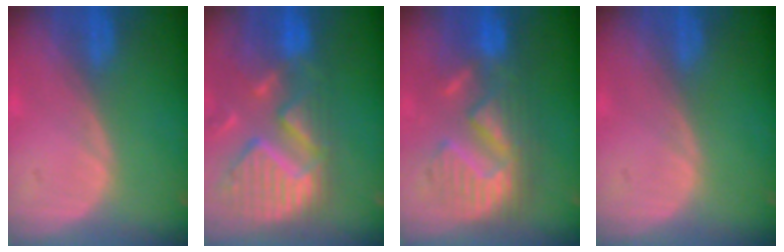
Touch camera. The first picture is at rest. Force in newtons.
{"total": 13.3, "press": 11.3, "slide": 7.1}
{"total": 9.9, "press": 9.9, "slide": 0.5}
{"total": 0.0}